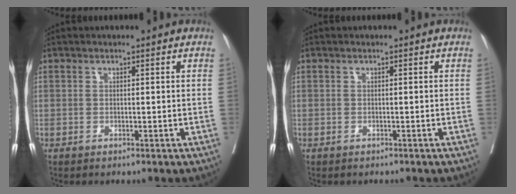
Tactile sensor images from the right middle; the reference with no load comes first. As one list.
[{"total": 0.7, "force": [-0.7, 0.3, 0.1], "torque": [-0.009, -0.001, -0.013]}]